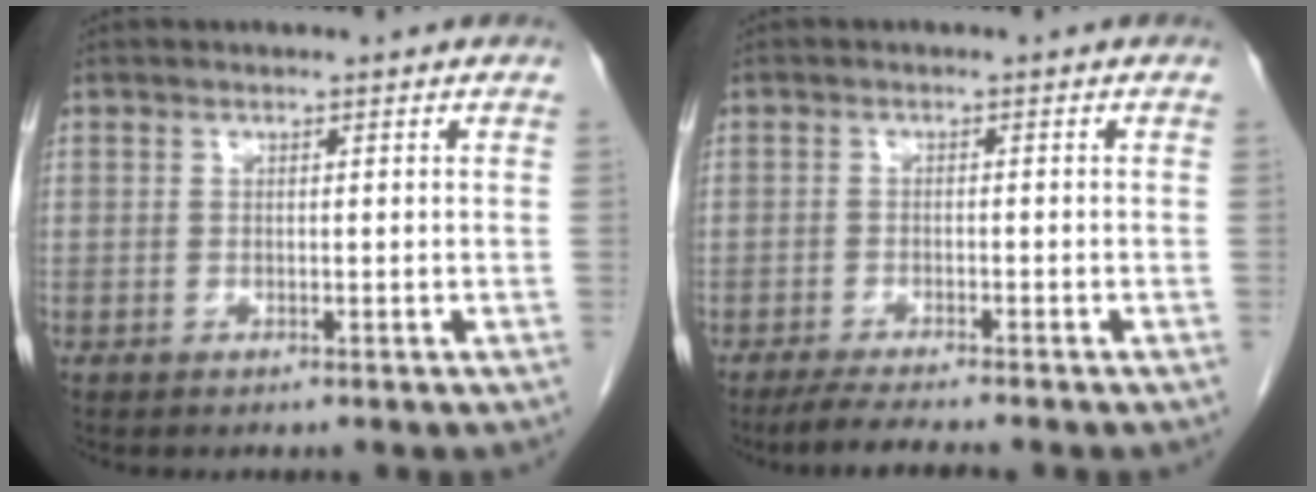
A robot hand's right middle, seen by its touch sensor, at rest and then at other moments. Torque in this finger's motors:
{"motor_torque": [0.46, -0.26, 0.20, 0.03]}